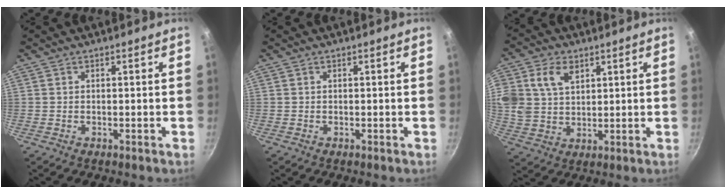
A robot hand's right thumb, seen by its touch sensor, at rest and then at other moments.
{"total": 0.0}
{"total": 13.0, "force": [4.9, 9.6, 7.3], "torque": [-0.155, 0.005, 0.099]}